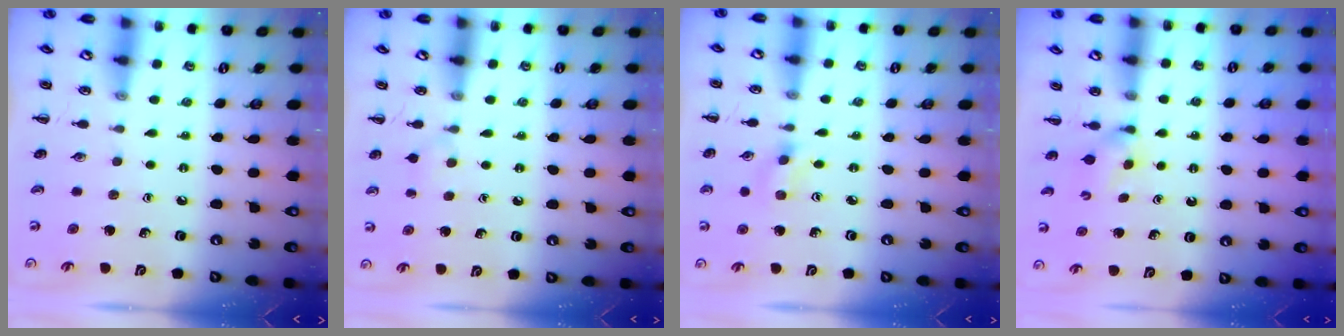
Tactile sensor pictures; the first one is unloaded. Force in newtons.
{"total": 5.1, "press": 4.8, "slide": 1.7}
{"total": 1.4, "press": 1.3, "slide": 0.5}
{"total": 2.9, "press": 2.8, "slide": 0.9}